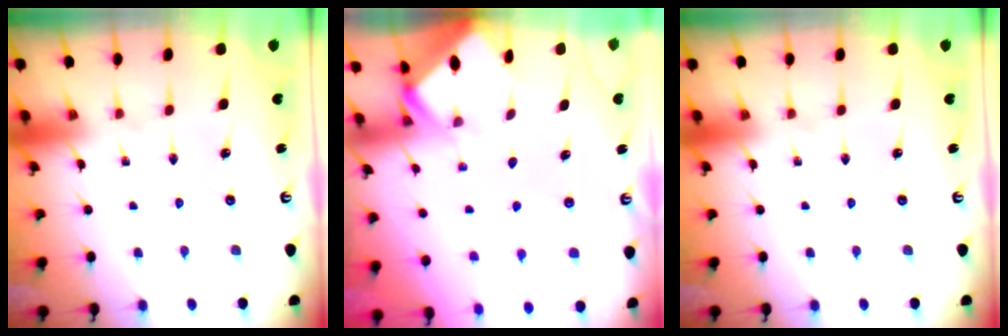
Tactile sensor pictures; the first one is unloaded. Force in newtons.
{"total": 2.6, "press": 2.5, "slide": 0.3}
{"total": 0.0}